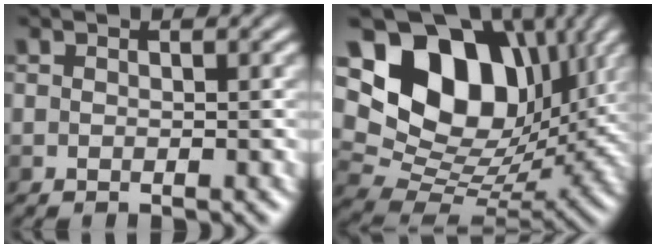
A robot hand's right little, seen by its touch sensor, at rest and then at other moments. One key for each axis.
{"total": 14.6, "fx": 6.2, "fy": 9.8, "fz": 8.9, "tx": -0.171, "ty": 0.040, "tz": 0.118}